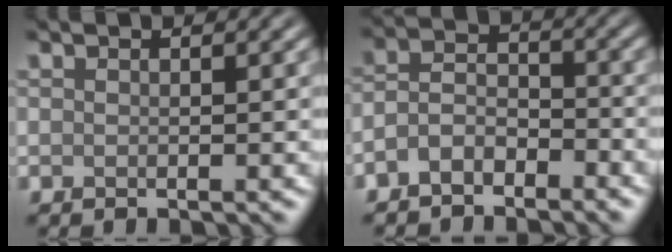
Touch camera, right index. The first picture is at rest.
{"total": 3.4, "force": [-2.3, 1.9, 1.7], "torque": [-0.034, 0.006, -0.054]}